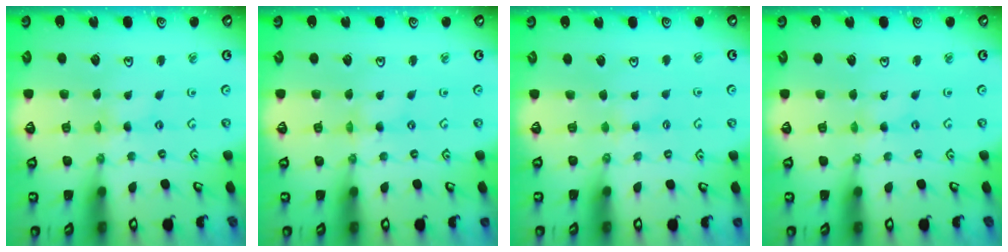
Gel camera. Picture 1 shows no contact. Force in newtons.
{"total": 0.0}
{"total": 3.0, "press": 2.9, "slide": 0.4}
{"total": 0.0}